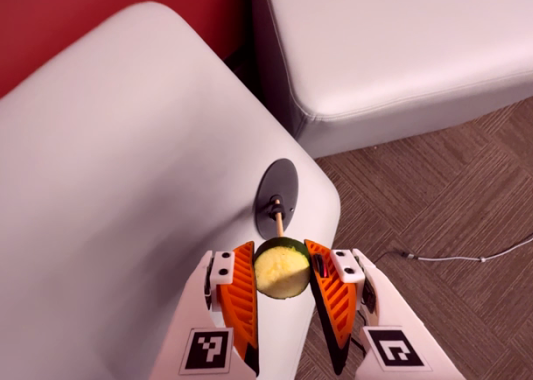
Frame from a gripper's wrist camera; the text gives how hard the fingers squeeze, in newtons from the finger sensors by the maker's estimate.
{"total": 12.2, "left": 13.0, "right": 11.4}